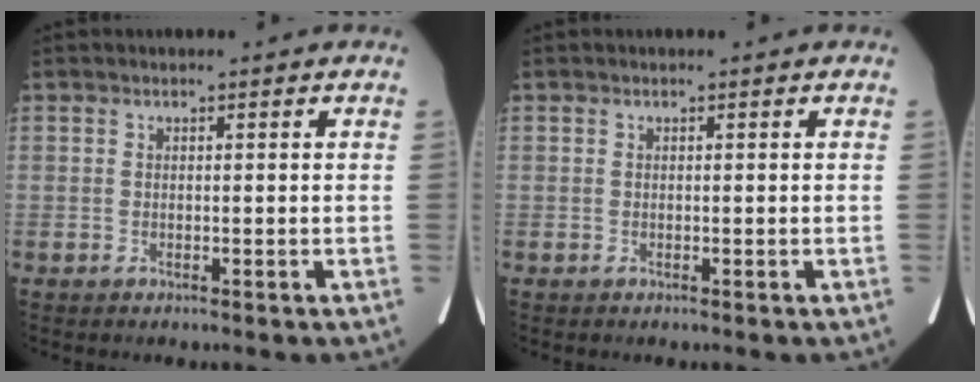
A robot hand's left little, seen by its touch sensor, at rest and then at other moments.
{"total": 0.0}